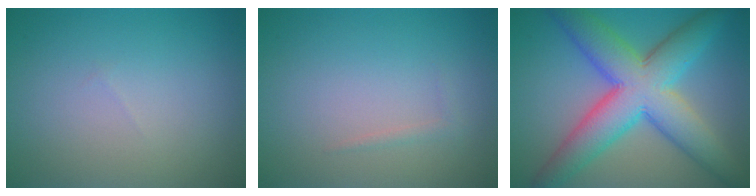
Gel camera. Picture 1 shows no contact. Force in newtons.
{"total": 0.6, "press": 0.6, "slide": 0.0}
{"total": 10.2, "press": 10.2, "slide": 0.2}